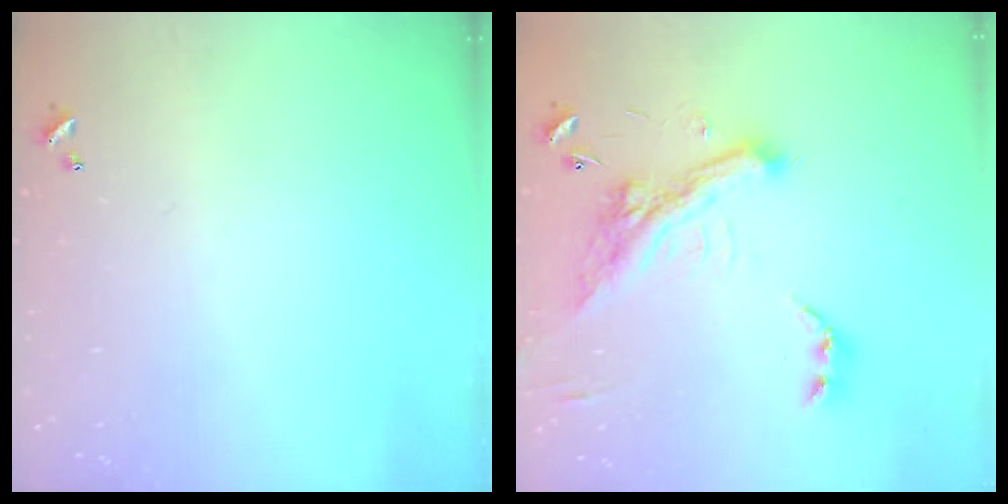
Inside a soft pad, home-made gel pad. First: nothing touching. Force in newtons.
{"total": 7.7, "press": 7.5, "slide": 2.0}